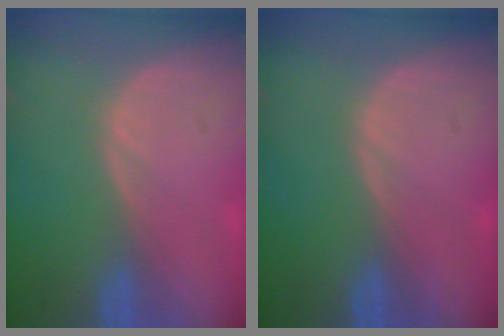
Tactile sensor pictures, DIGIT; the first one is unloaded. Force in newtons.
{"total": 0.0}